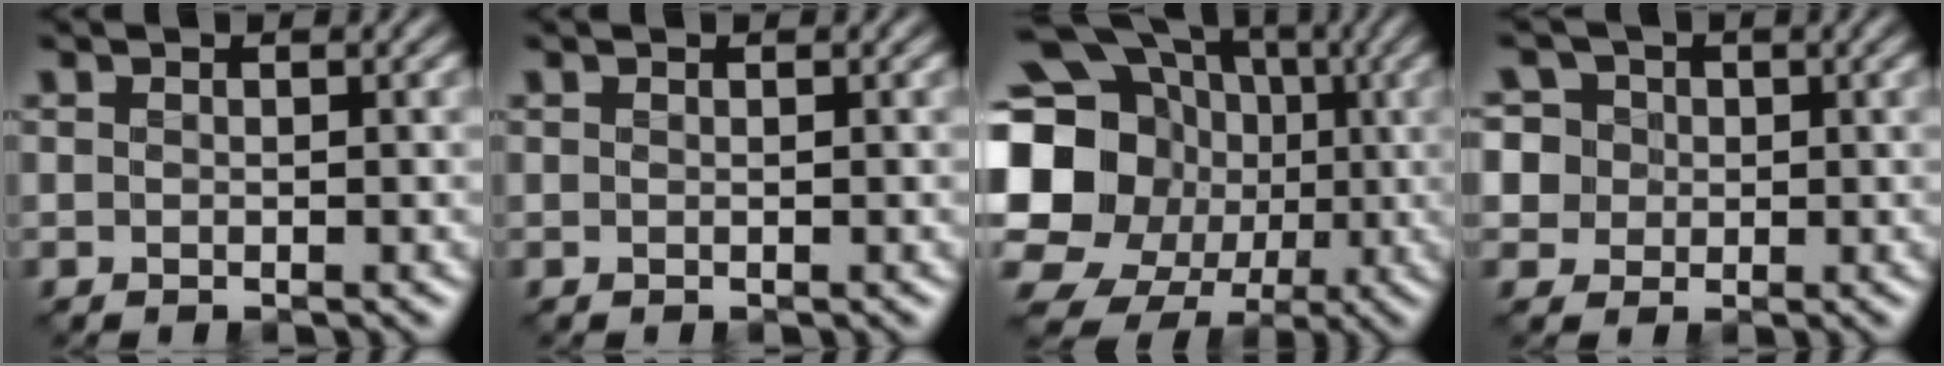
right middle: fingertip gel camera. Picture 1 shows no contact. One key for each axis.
{"total": 0.0}
{"total": 20.2, "fx": -0.3, "fy": 18.0, "fz": 9.0, "tx": -0.183, "ty": 0.010, "tz": -0.047}
{"total": 7.2, "fx": 2.3, "fy": 6.3, "fz": 2.6, "tx": -0.053, "ty": 0.035, "tz": 0.011}